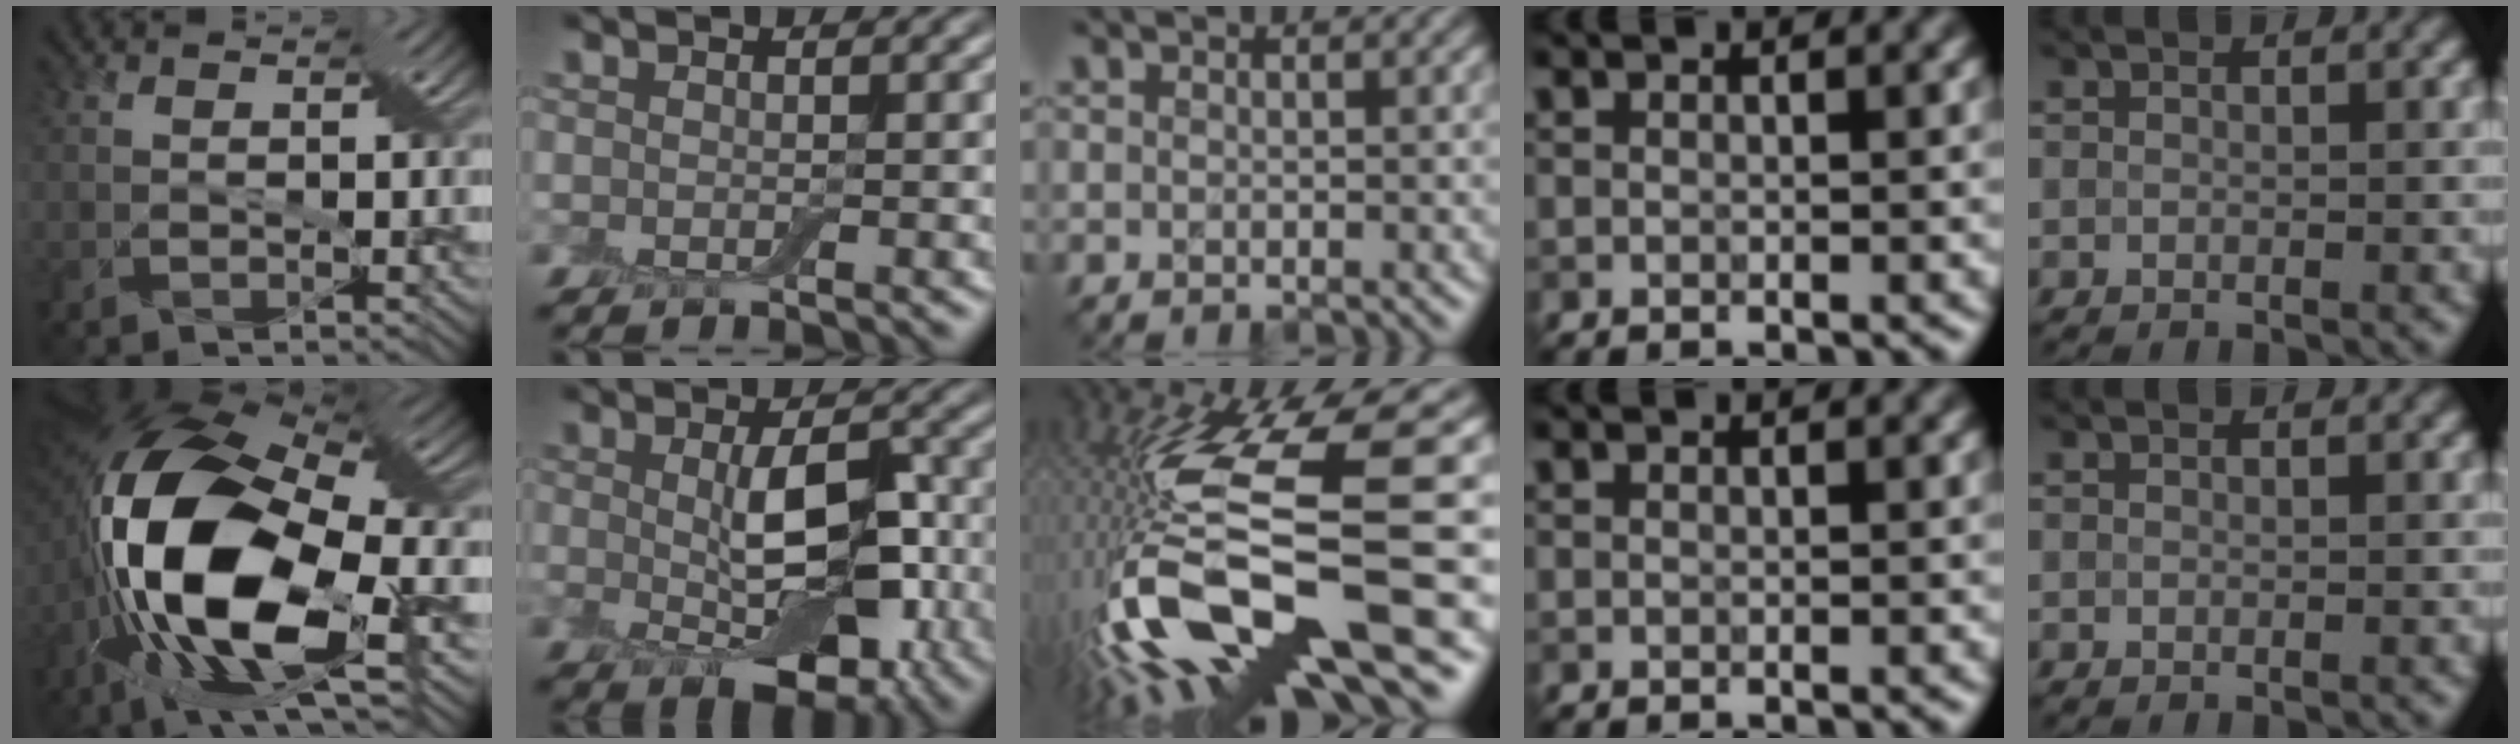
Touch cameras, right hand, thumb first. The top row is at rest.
{"thumb": {"total": 19.2, "force": [-3.1, 8.8, 16.8], "torque": [-0.385, -0.009, -0.047]}, "index": {"total": 7.7, "force": [-0.7, 4.0, 6.5], "torque": [-0.099, -0.003, -0.004]}, "middle": {"total": 16.3, "force": [-3.3, 5.6, 15.0], "torque": [-0.310, -0.033, -0.045]}}